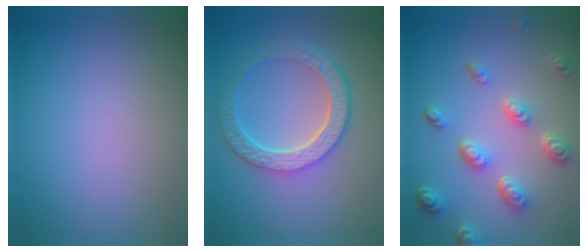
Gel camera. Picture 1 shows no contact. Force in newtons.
{"total": 6.1, "press": 4.5, "slide": 4.0}
{"total": 4.8, "press": 3.6, "slide": 3.1}